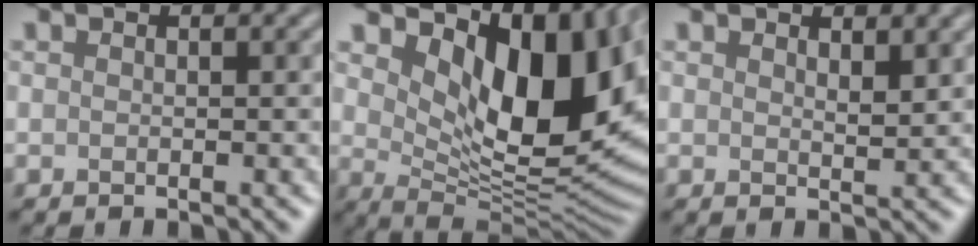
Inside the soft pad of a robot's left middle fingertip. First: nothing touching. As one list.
[{"total": 14.2, "force": [5.2, 6.9, 11.2], "torque": [-0.156, -0.004, 0.092]}, {"total": 1.4, "force": [1.1, 0.4, 0.8], "torque": [-0.013, -0.004, 0.020]}]